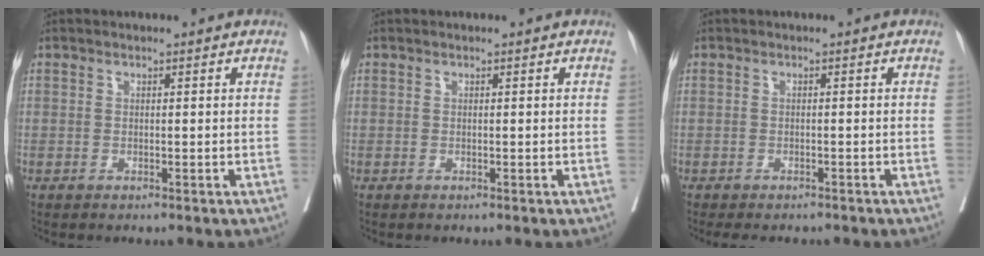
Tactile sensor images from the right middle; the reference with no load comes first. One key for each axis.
{"total": 0.0}
{"total": 6.0, "fx": -5.2, "fy": 1.9, "fz": 2.1, "tx": -0.019, "ty": -0.002, "tz": -0.067}